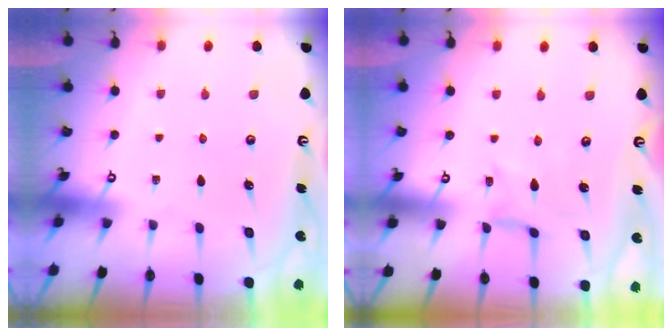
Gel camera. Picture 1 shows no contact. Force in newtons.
{"total": 0.0}